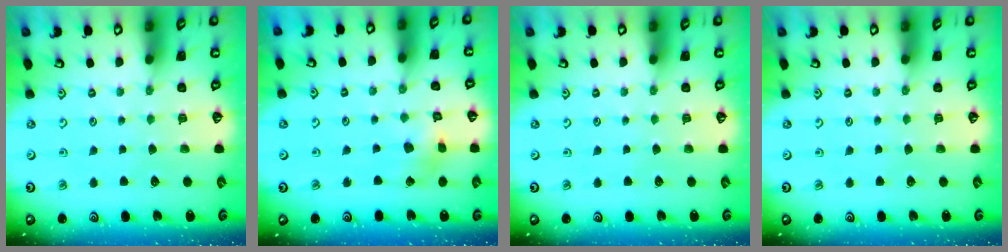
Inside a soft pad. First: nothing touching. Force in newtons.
{"total": 5.4, "press": 5.3, "slide": 0.7}
{"total": 0.0}
{"total": 0.0}